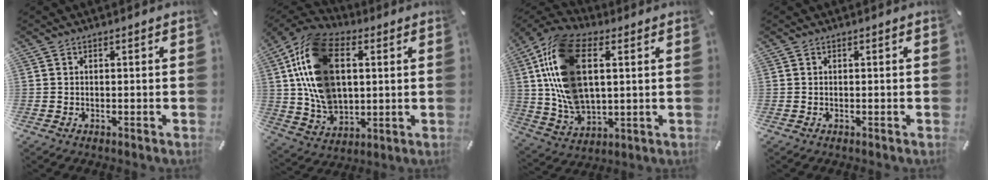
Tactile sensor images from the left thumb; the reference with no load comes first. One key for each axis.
{"total": 20.0, "fx": 4.2, "fy": 14.1, "fz": 13.6, "tx": -0.303, "ty": -0.004, "tz": 0.075}
{"total": 18.4, "fx": 4.6, "fy": 11.3, "fz": 13.7, "tx": -0.320, "ty": 0.000, "tz": 0.085}
{"total": 0.0}